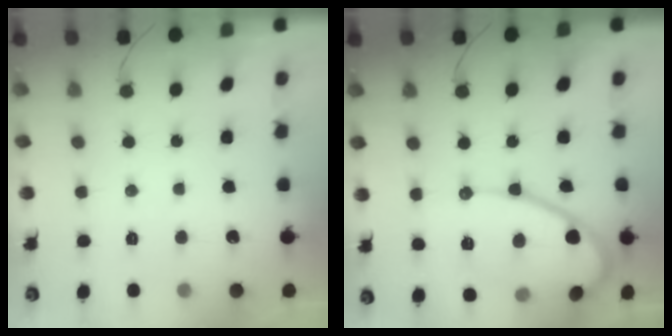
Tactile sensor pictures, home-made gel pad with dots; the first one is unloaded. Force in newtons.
{"total": 13.7, "press": 13.7, "slide": 0.7}